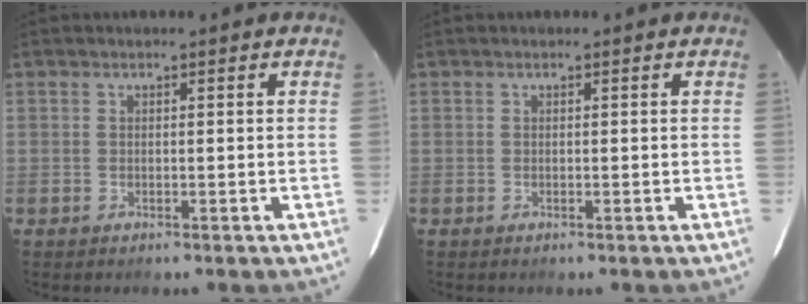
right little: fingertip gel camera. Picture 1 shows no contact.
{"total": 0.0}